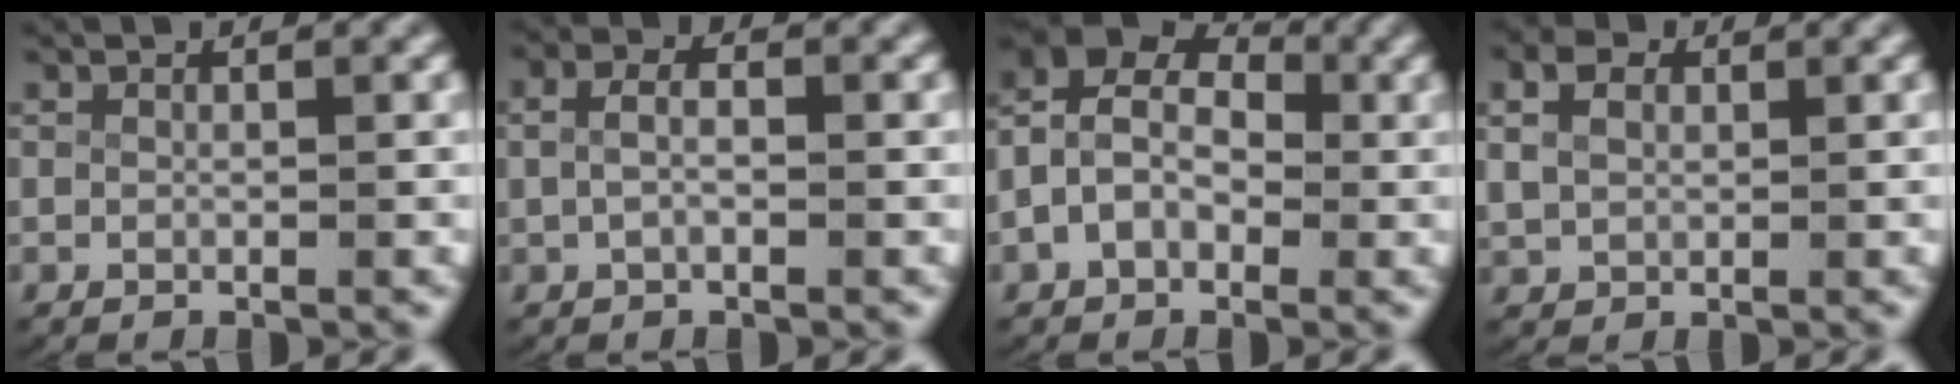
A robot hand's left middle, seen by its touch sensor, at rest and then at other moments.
{"total": 2.3, "force": [-0.1, 1.2, 1.9], "torque": [-0.041, -0.001, -0.001]}
{"total": 9.1, "force": [2.4, 7.1, 5.3], "torque": [-0.105, 0.013, 0.020]}
{"total": 3.1, "force": [1.1, 2.4, 1.6], "torque": [-0.044, -0.003, 0.028]}